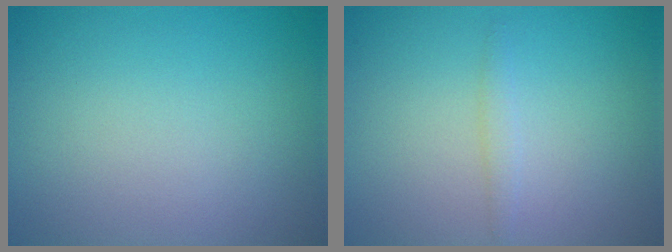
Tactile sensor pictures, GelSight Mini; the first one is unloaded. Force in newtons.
{"total": 0.9, "press": 0.9, "slide": 0.0}